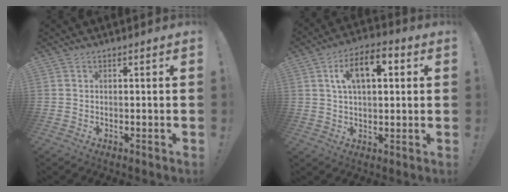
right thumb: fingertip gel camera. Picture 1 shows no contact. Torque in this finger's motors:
{"motor_torque": [0.33, 0.33, 0.05, 0.05, 0.29]}